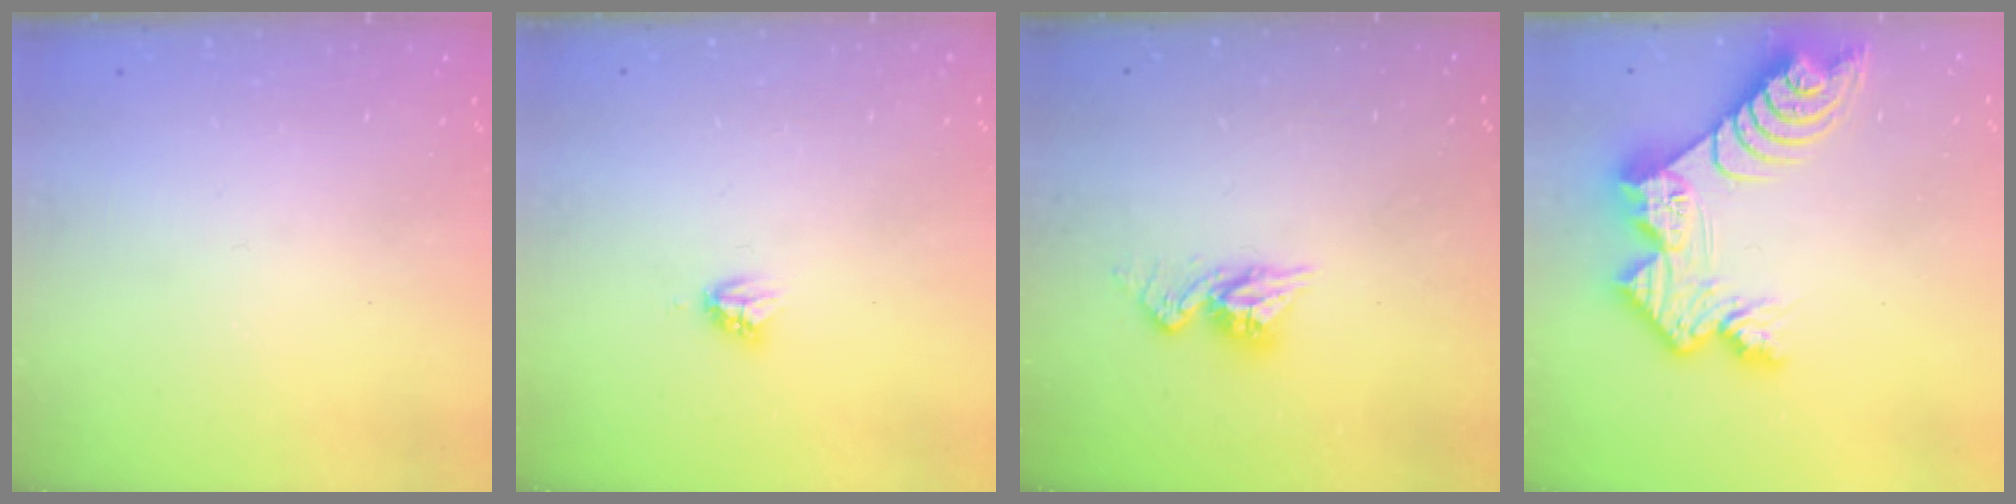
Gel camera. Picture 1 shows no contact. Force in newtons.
{"total": 3.3, "press": 3.3, "slide": 0.5}
{"total": 8.9, "press": 8.9, "slide": 0.6}
{"total": 13.9, "press": 13.9, "slide": 1.0}